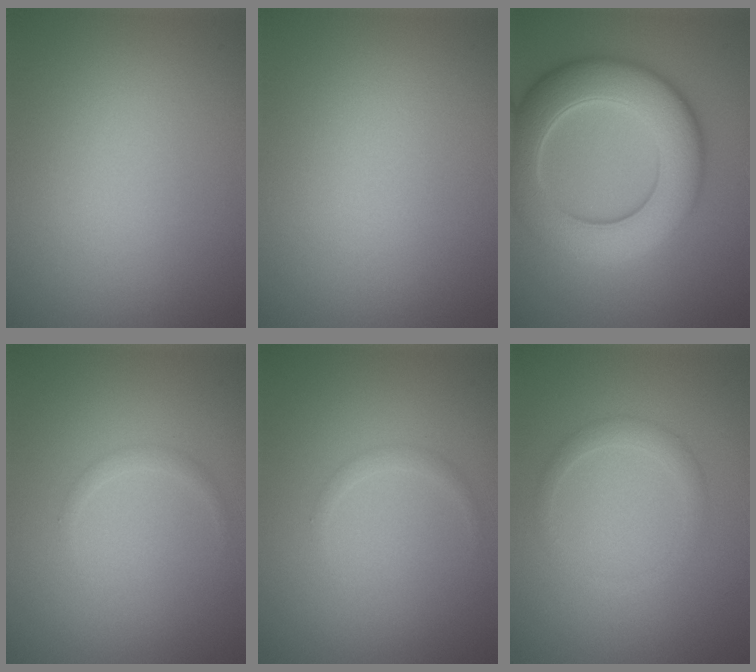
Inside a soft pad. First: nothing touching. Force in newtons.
{"total": 0.0}
{"total": 9.7, "press": 9.7, "slide": 0.7}
{"total": 0.8, "press": 0.8, "slide": 0.0}
{"total": 0.8, "press": 0.8, "slide": 0.0}
{"total": 1.5, "press": 1.5, "slide": 0.2}